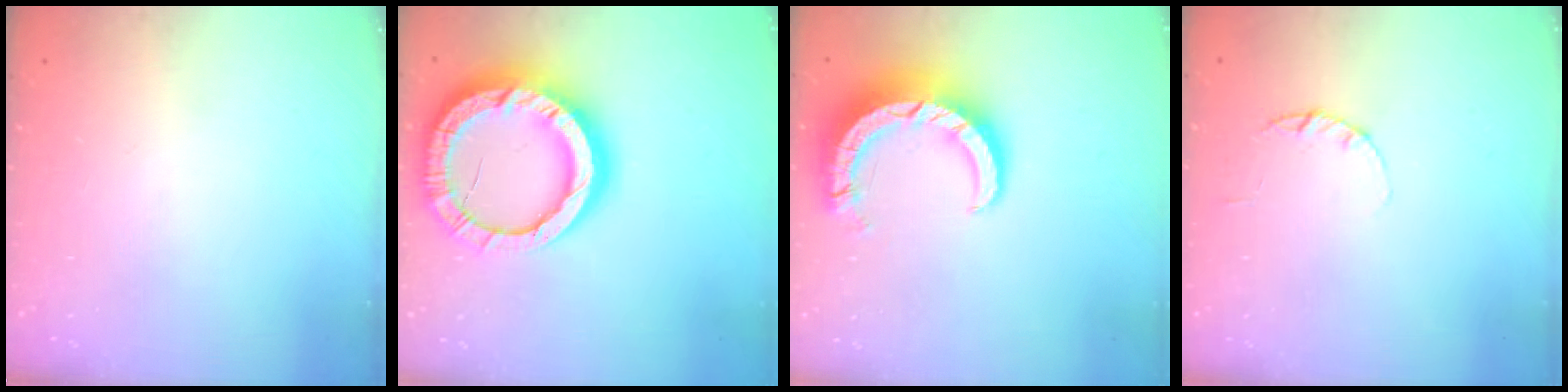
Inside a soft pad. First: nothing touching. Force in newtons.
{"total": 21.5, "press": 21.5, "slide": 1.8}
{"total": 9.9, "press": 9.8, "slide": 1.0}
{"total": 2.2, "press": 2.2, "slide": 0.4}